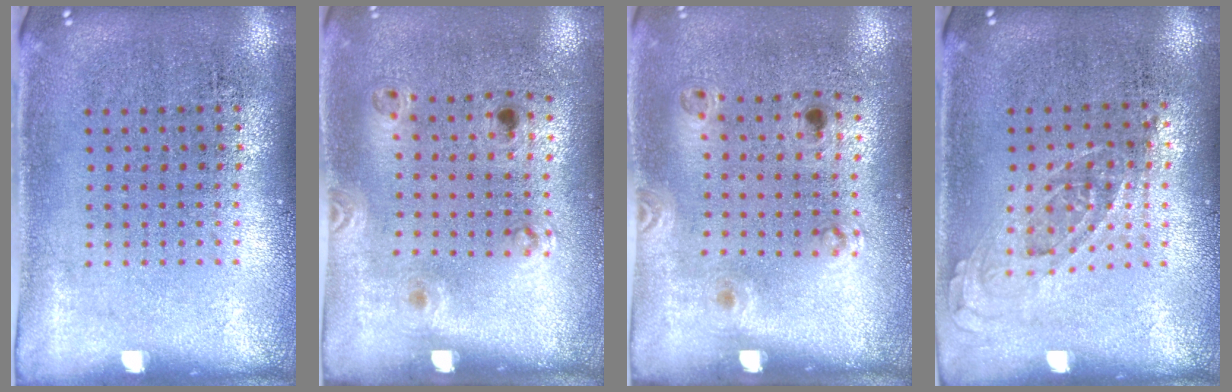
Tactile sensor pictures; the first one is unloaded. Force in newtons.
{"total": 1.2, "press": 0.7, "slide": 1.0}
{"total": 1.2, "press": 0.7, "slide": 1.0}
{"total": 0.8, "press": 0.7, "slide": 0.3}